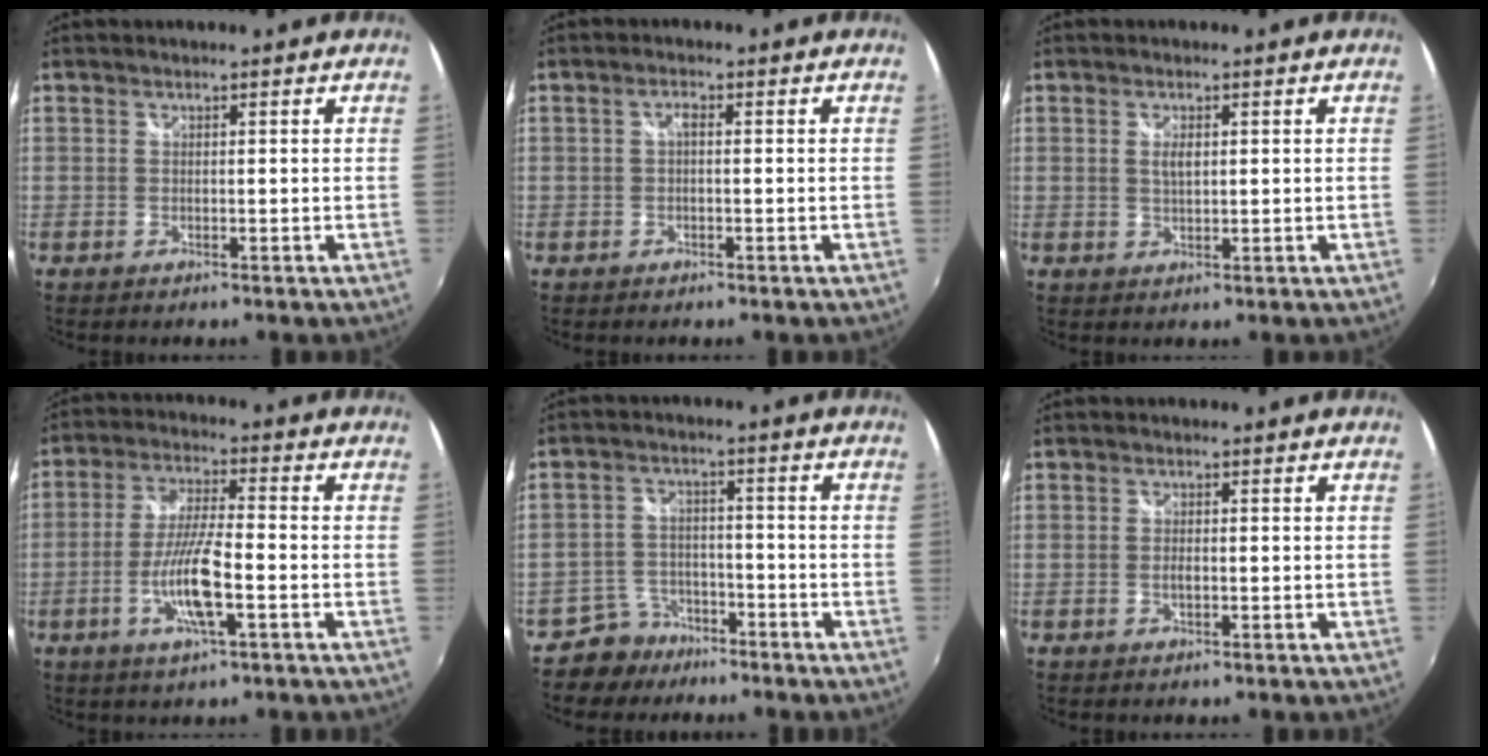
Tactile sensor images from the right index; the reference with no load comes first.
{"total": 1.4, "force": [-0.1, 0.5, 1.3], "torque": [-0.025, 0.006, -0.005]}
{"total": 2.3, "force": [0.5, 1.0, 2.0], "torque": [-0.036, -0.001, 0.009]}
{"total": 9.9, "force": [-3.5, 1.4, 9.1], "torque": [-0.183, -0.007, -0.066]}
{"total": 6.4, "force": [-4.9, 4.2, 0.5], "torque": [-0.025, 0.021, -0.082]}
{"total": 1.2, "force": [-0.4, 0.4, 1.0], "torque": [-0.023, -0.003, -0.007]}